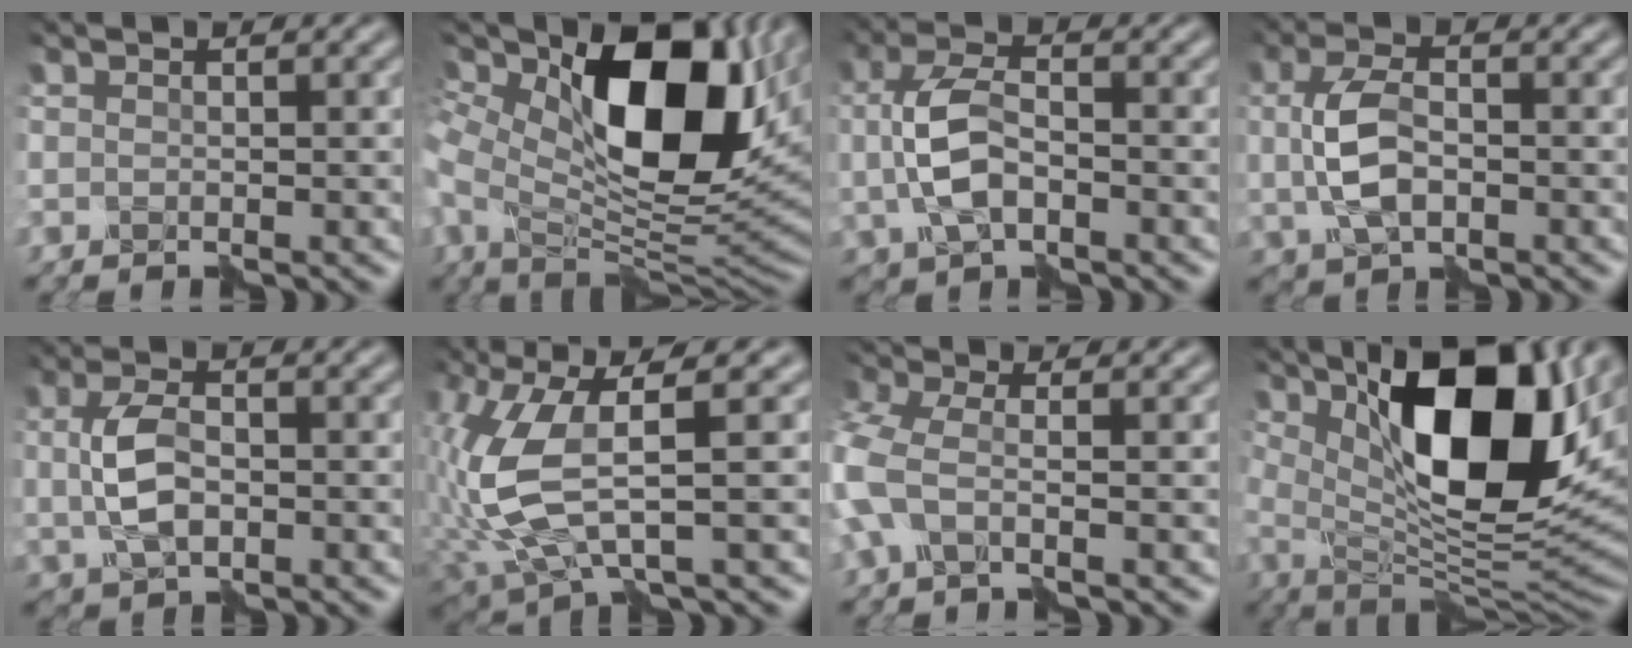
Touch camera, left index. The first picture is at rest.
{"total": 15.6, "force": [4.7, 8.1, 12.5], "torque": [-0.222, -0.007, 0.077]}
{"total": 4.7, "force": [-0.4, 2.5, 3.9], "torque": [-0.092, 0.003, -0.013]}
{"total": 4.5, "force": [0.0, 2.5, 3.7], "torque": [-0.084, 0.001, -0.002]}
{"total": 4.0, "force": [0.1, 2.3, 3.3], "torque": [-0.072, 0.003, 0.001]}
{"total": 8.1, "force": [1.1, 2.7, 7.5], "torque": [-0.189, -0.005, 0.025]}
{"total": 4.2, "force": [-0.7, 2.1, 3.6], "torque": [-0.101, 0.007, -0.029]}
{"total": 14.4, "force": [4.8, 5.7, 12.3], "torque": [-0.189, -0.003, 0.076]}